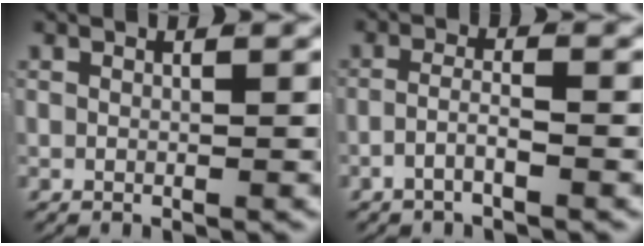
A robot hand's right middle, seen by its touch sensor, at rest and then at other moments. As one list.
[{"total": 2.2, "force": [-1.7, 0.3, 1.4], "torque": [-0.024, -0.003, -0.033]}]